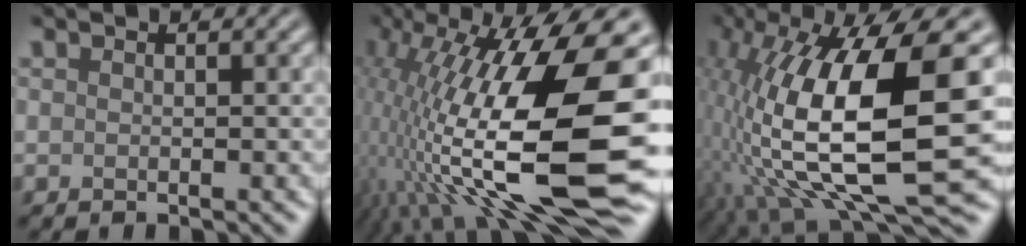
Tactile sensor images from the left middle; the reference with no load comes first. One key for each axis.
{"total": 17.0, "fx": -0.4, "fy": 6.2, "fz": 15.9, "tx": -0.302, "ty": 0.015, "tz": -0.010}
{"total": 15.6, "fx": -0.1, "fy": 5.5, "fz": 14.6, "tx": -0.272, "ty": 0.001, "tz": 0.005}